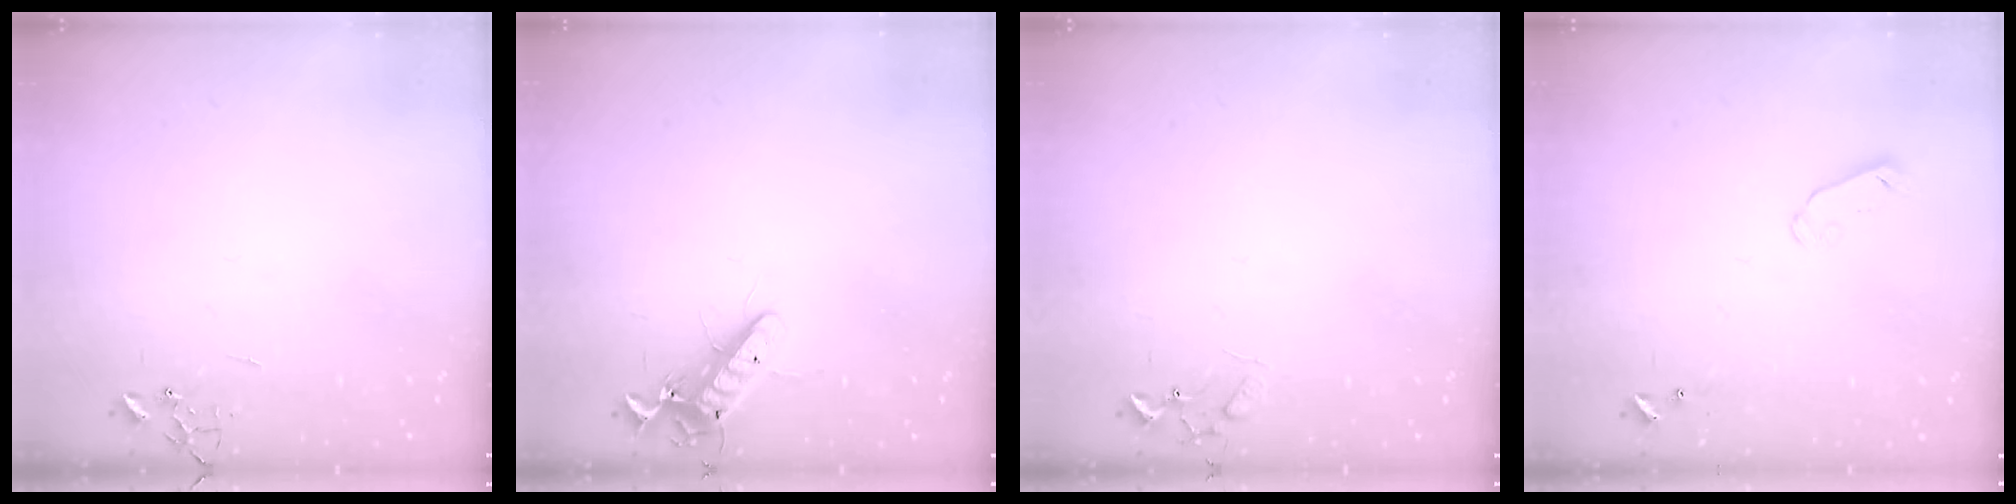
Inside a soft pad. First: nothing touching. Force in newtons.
{"total": 13.1, "press": 12.9, "slide": 2.2}
{"total": 6.2, "press": 6.2, "slide": 0.4}
{"total": 4.1, "press": 4.0, "slide": 0.4}